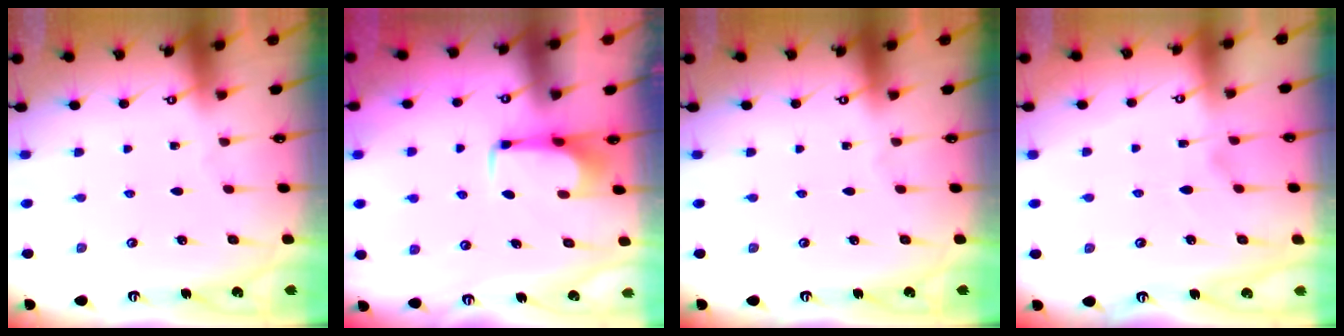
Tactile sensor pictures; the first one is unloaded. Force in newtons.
{"total": 1.6, "press": 1.6, "slide": 0.5}
{"total": 0.0}
{"total": 0.9, "press": 0.1, "slide": 0.9}